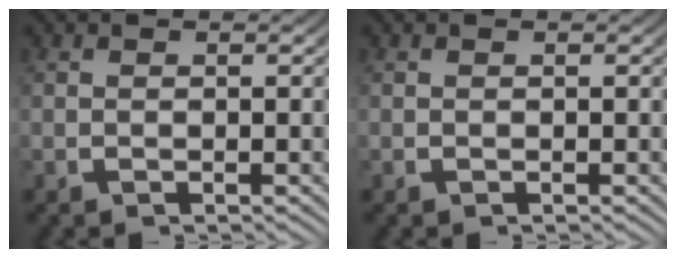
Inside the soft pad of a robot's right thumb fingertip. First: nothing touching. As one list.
[{"total": 0.0}]